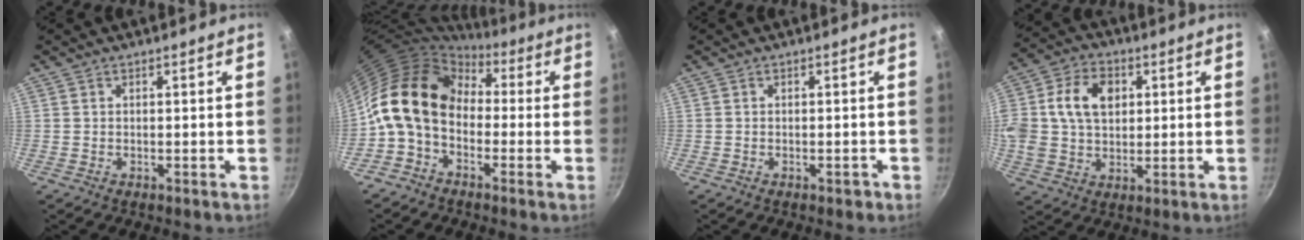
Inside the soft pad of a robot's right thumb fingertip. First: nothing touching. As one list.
[{"total": 14.4, "force": [-0.3, 10.6, 9.8], "torque": [-0.155, 0.039, -0.029]}, {"total": 1.1, "force": [-0.6, 0.6, 0.7], "torque": [-0.006, 0.009, -0.005]}, {"total": 15.8, "force": [3.3, 11.7, 10.1], "torque": [-0.191, 0.020, 0.051]}]